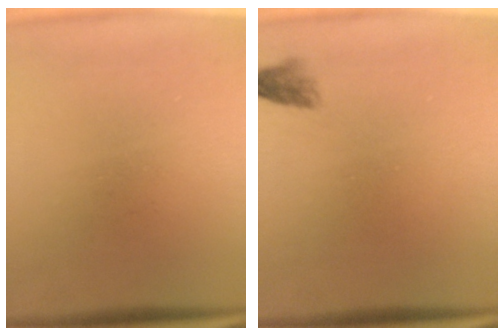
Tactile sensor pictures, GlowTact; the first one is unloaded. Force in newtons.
{"total": 1.5}